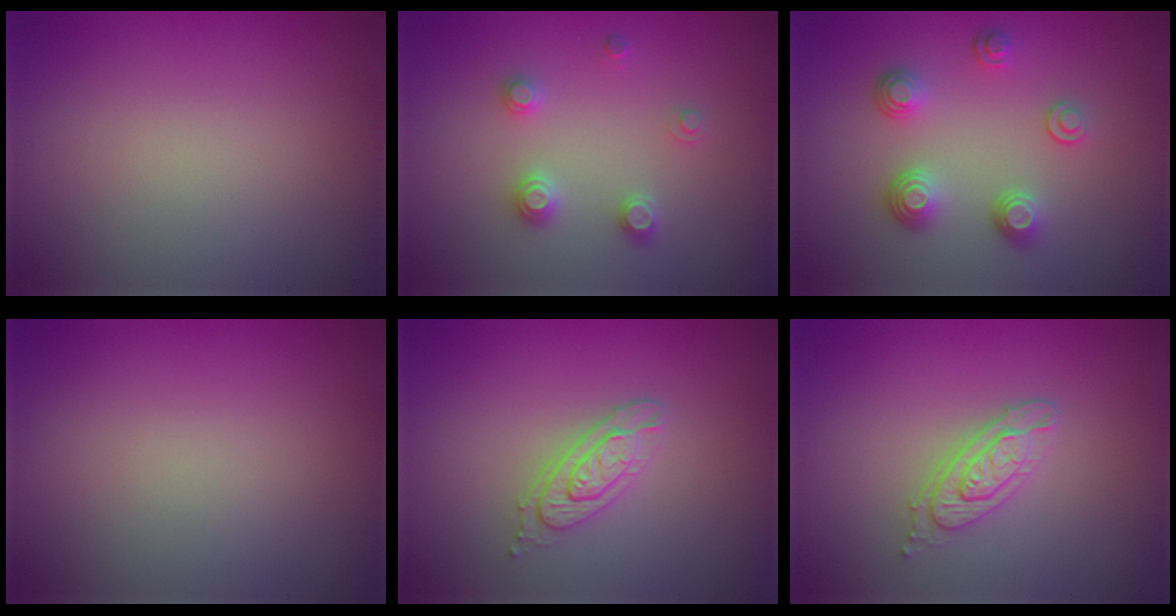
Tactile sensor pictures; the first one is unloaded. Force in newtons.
{"total": 2.3, "press": 2.3, "slide": 0.2}
{"total": 3.5, "press": 2.7, "slide": 2.1}
{"total": 0.0}
{"total": 2.9, "press": 2.6, "slide": 1.4}
{"total": 2.9, "press": 2.6, "slide": 1.4}